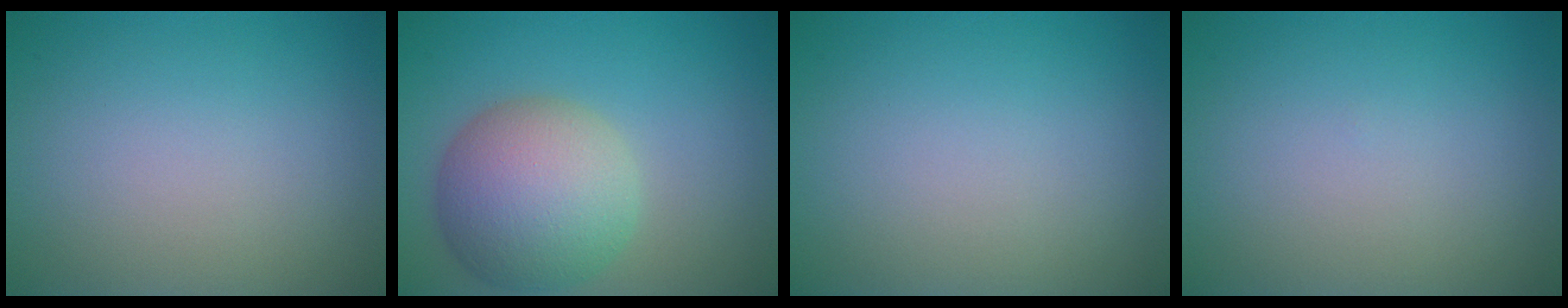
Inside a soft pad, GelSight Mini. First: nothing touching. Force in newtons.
{"total": 8.0, "press": 8.0, "slide": 0.2}
{"total": 0.0}
{"total": 0.0}